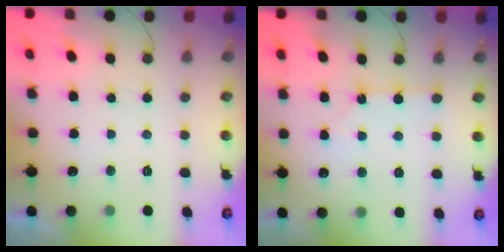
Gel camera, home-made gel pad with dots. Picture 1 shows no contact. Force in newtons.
{"total": 1.8, "press": 1.8, "slide": 0.3}